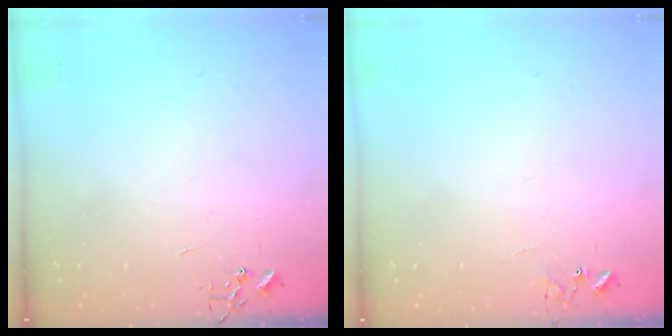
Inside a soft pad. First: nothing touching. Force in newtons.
{"total": 5.9, "press": 5.9, "slide": 0.5}